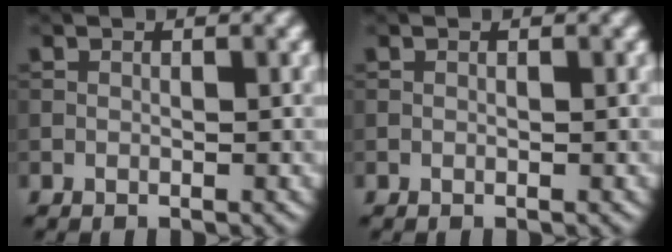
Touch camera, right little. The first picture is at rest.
{"total": 0.0}